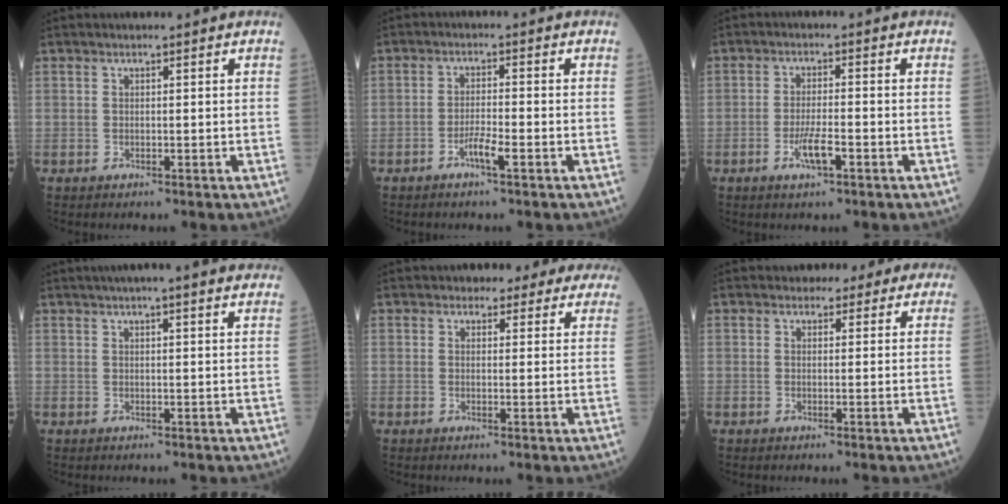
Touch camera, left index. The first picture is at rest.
{"total": 3.0, "force": [-1.8, 0.1, 2.5], "torque": [-0.050, -0.002, -0.034]}
{"total": 4.0, "force": [-1.9, 0.6, 3.5], "torque": [-0.071, -0.003, -0.036]}
{"total": 9.9, "force": [8.3, 0.7, 5.3], "torque": [-0.069, 0.027, 0.094]}
{"total": 7.0, "force": [6.2, 3.1, 0.9], "torque": [0.019, 0.002, 0.050]}
{"total": 4.6, "force": [3.8, 2.6, 0.7], "torque": [0.007, 0.007, 0.030]}